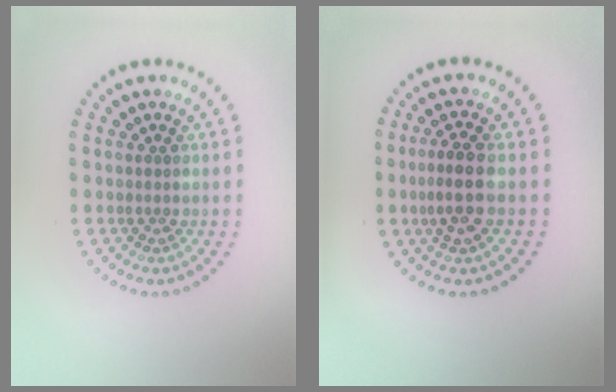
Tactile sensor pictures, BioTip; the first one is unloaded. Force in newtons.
{"total": 3.3, "press": 3.1, "slide": 1.1}